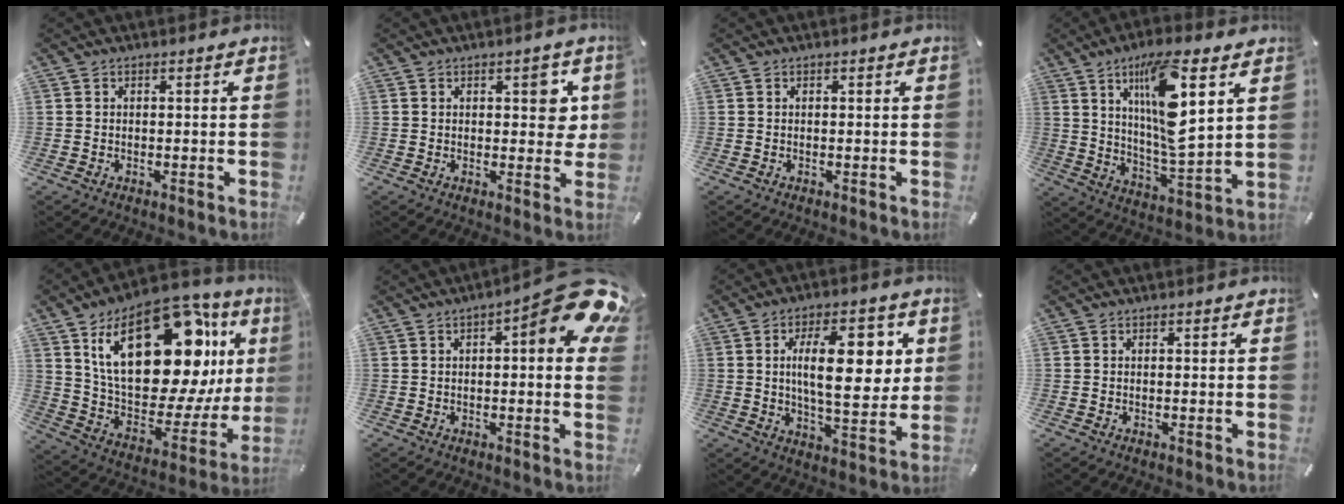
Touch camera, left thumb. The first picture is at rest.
{"total": 5.5, "force": [1.8, 3.3, 4.1], "torque": [-0.037, -0.008, 0.021]}
{"total": 0.0}
{"total": 15.8, "force": [7.3, 4.1, 13.4], "torque": [-0.250, -0.033, 0.113]}
{"total": 30.9, "force": [12.0, 16.1, 23.4], "torque": [-0.394, -0.082, 0.213]}
{"total": 15.0, "force": [6.6, 4.5, 12.7], "torque": [-0.150, -0.054, 0.104]}
{"total": 17.0, "force": [3.8, 7.6, 14.7], "torque": [-0.218, -0.002, 0.054]}
{"total": 0.0}